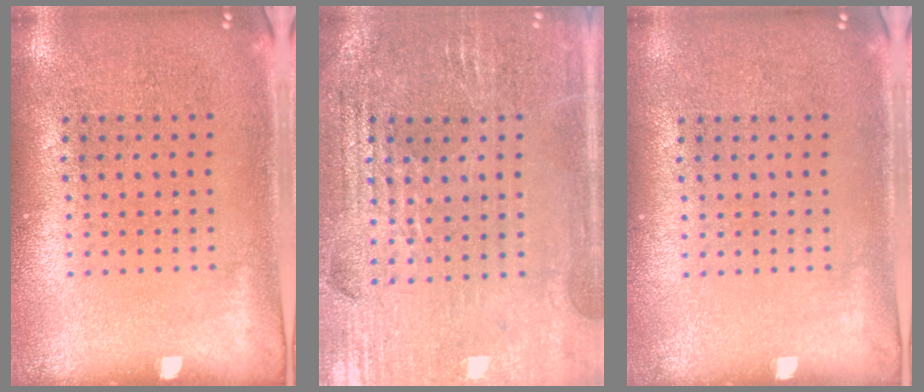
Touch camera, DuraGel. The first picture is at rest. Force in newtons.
{"total": 2.8, "press": 2.8, "slide": 0.4}
{"total": 0.0}